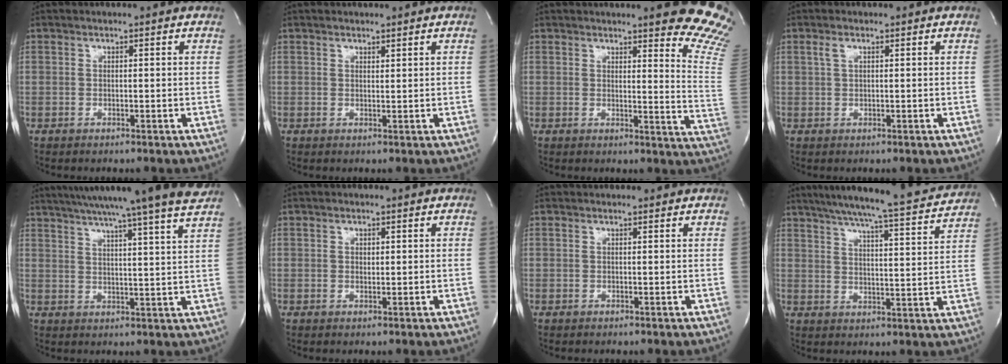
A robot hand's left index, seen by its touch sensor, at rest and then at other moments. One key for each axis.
{"total": 1.0, "fx": 0.9, "fy": 0.4, "fz": 0.4, "tx": -0.009, "ty": -0.005, "tz": 0.015}
{"total": 12.6, "fx": 10.2, "fy": 0.5, "fz": 7.5, "tx": -0.074, "ty": -0.090, "tz": 0.091}
{"total": 1.5, "fx": 0.6, "fy": 0.7, "fz": 1.2, "tx": -0.031, "ty": 0.004, "tz": 0.013}
{"total": 21.9, "fx": 18.8, "fy": -1.5, "fz": 11.0, "tx": -0.190, "ty": -0.023, "tz": 0.250}
{"total": 1.0, "fx": 0.2, "fy": 0.8, "fz": 0.6, "tx": -0.010, "ty": -0.007, "tz": 0.004}
{"total": 0.7, "fx": 0.6, "fy": 0.2, "fz": -0.1, "tx": -0.008, "ty": 0.002, "tz": 0.008}
{"total": 18.7, "fx": 17.2, "fy": 0.5, "fz": 7.4, "tx": -0.121, "ty": -0.025, "tz": 0.226}